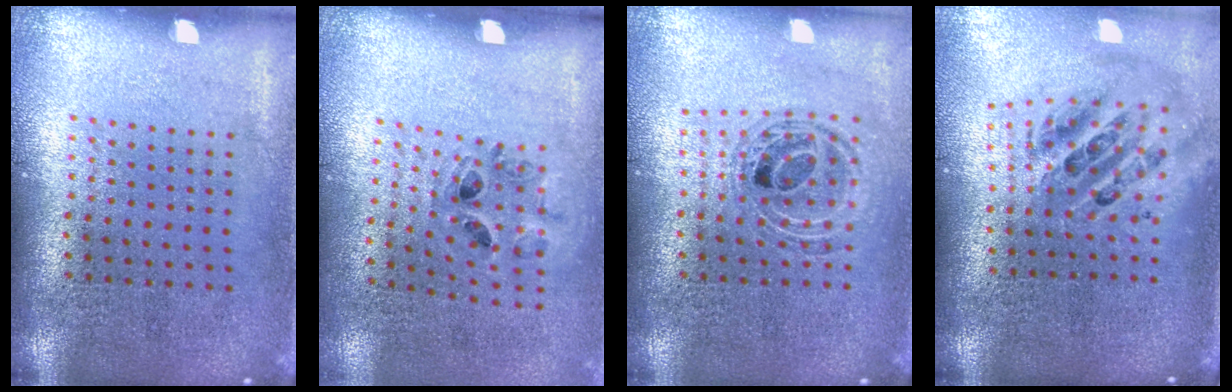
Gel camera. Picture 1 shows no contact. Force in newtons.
{"total": 1.0, "press": 0.8, "slide": 0.5}
{"total": 0.5, "press": 0.5, "slide": 0.1}
{"total": 2.4, "press": 1.8, "slide": 1.5}